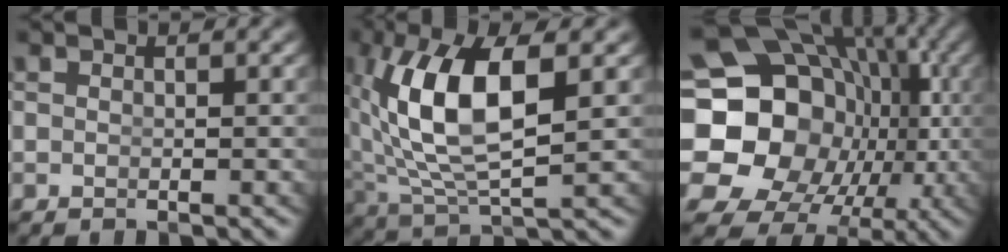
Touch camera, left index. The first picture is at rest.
{"total": 8.5, "force": [1.1, 3.5, 7.7], "torque": [-0.164, -0.011, 0.037]}
{"total": 22.6, "force": [-1.3, 18.3, 13.3], "torque": [-0.267, -0.073, -0.006]}